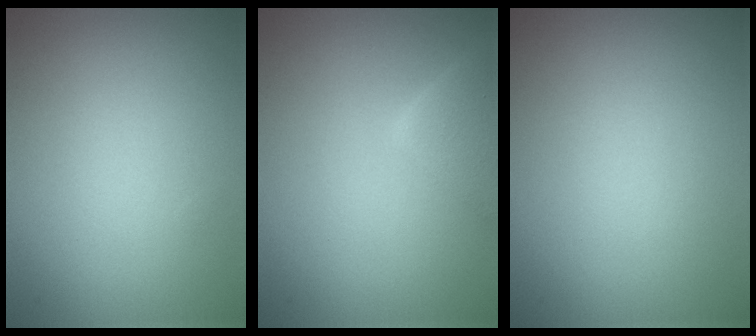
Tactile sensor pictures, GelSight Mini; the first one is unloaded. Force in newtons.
{"total": 3.5, "press": 3.5, "slide": 0.1}
{"total": 0.0}